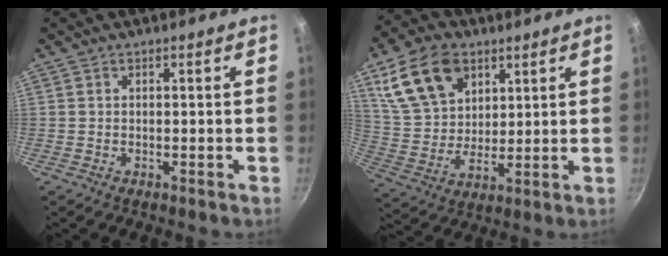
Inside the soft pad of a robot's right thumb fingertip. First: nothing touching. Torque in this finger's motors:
{"motor_torque": [-0.89, 1.50, 0.45, -0.20, 0.14]}